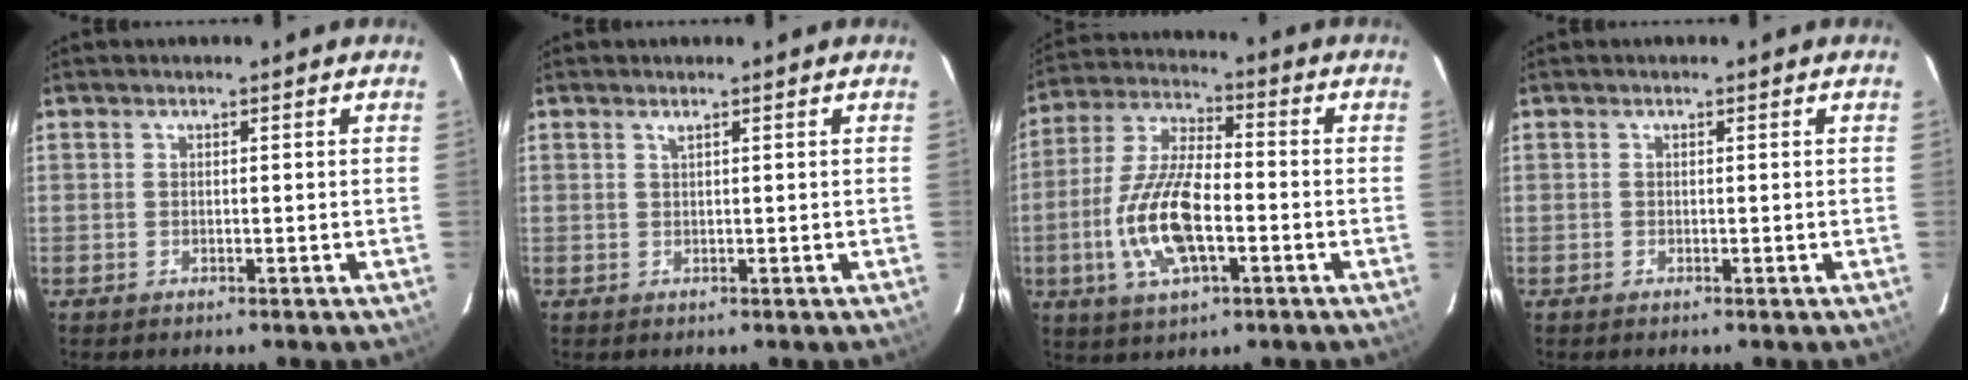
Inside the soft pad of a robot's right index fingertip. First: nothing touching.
{"total": 0.5, "force": [0.4, -0.1, 0.4], "torque": [-0.008, 0.001, 0.006]}
{"total": 14.3, "force": [-3.9, 5.5, 12.6], "torque": [-0.269, -0.002, -0.075]}
{"total": 0.0}